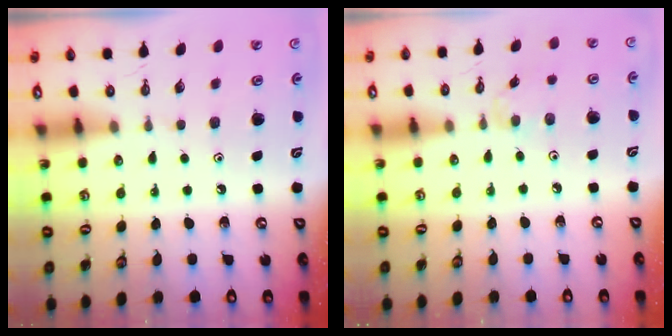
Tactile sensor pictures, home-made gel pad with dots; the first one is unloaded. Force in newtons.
{"total": 2.1, "press": 2.1, "slide": 0.4}